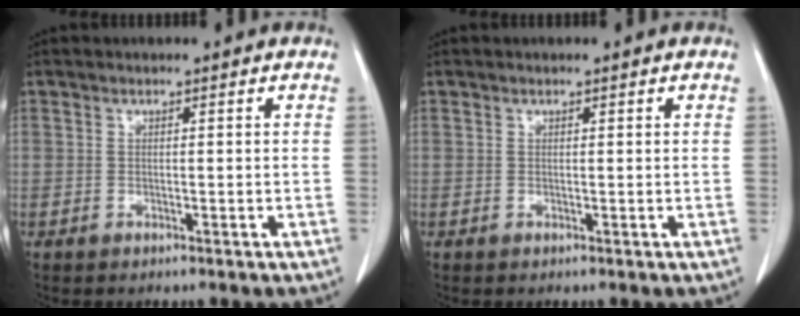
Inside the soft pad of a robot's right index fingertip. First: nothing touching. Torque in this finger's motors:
{"motor_torque": [-0.02, 0.01, 0.00, 0.01]}